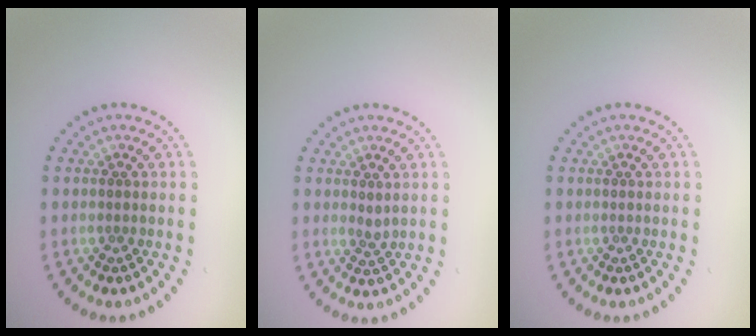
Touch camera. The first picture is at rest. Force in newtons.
{"total": 0.8, "press": 0.6, "slide": 0.5}
{"total": 0.0}